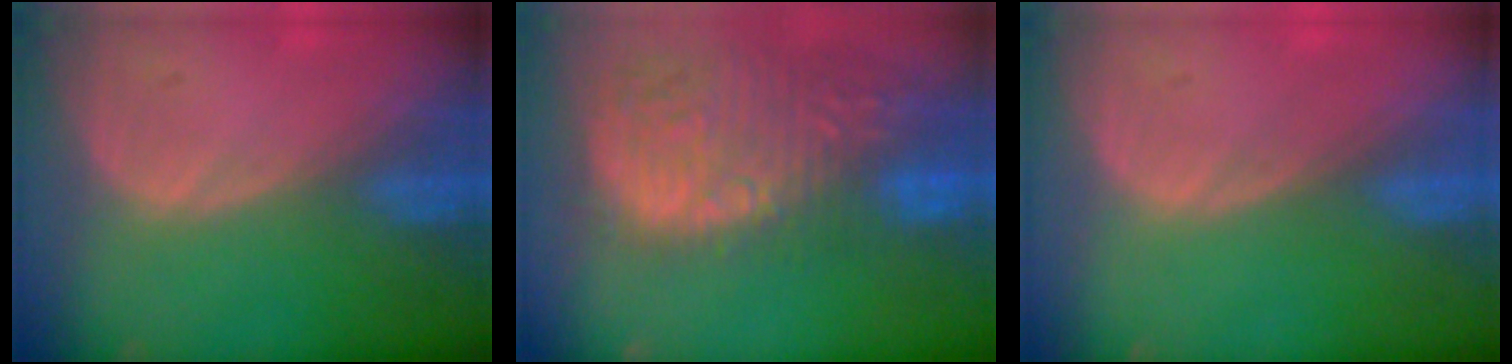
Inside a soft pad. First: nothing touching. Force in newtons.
{"total": 15.6, "press": 12.7, "slide": 9.0}
{"total": 0.0}